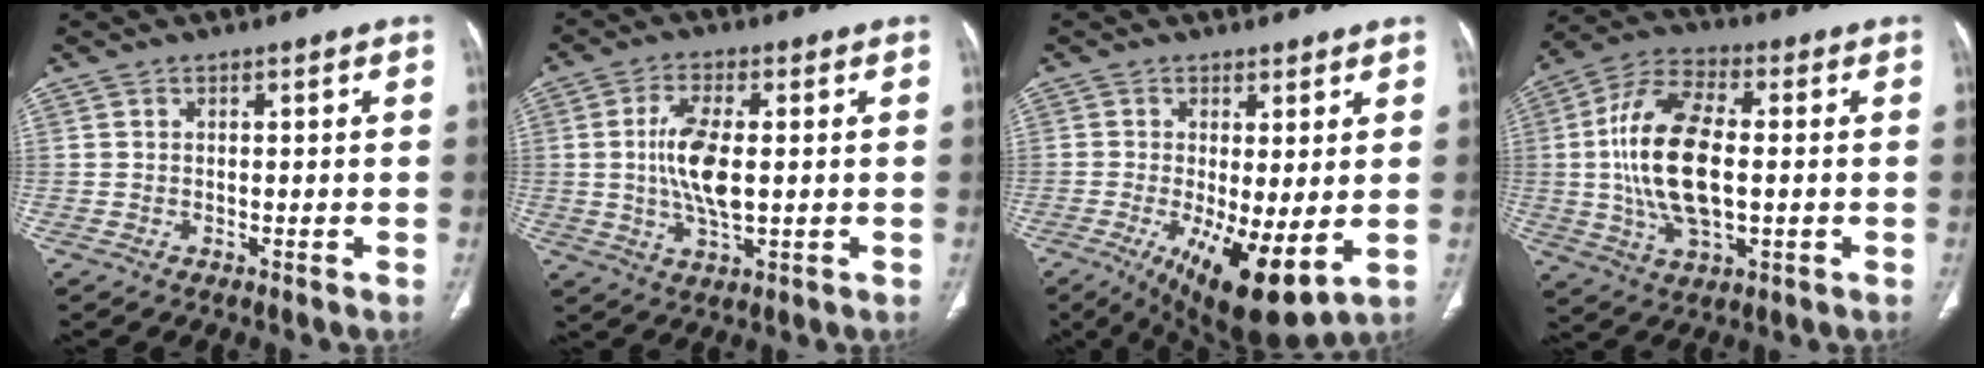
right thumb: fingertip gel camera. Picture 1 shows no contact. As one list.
[{"total": 9.2, "force": [0.3, 3.7, 8.4], "torque": [-0.176, -0.007, 0.008]}, {"total": 13.0, "force": [-2.9, 4.3, 11.9], "torque": [-0.197, -0.027, -0.033]}, {"total": 17.6, "force": [-0.1, 8.7, 15.3], "torque": [-0.301, 0.012, -0.002]}]